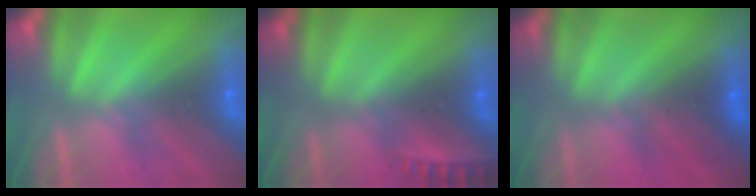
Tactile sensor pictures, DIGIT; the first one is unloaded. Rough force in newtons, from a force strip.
{"total": 2.3}
{"total": 1.7}